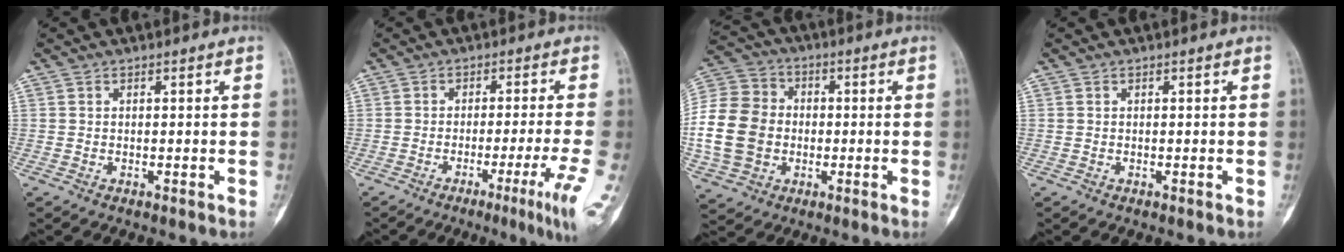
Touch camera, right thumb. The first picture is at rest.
{"total": 7.7, "force": [-3.2, -1.0, 6.9], "torque": [-0.108, -0.009, -0.050]}
{"total": 16.9, "force": [-1.9, 13.8, 9.5], "torque": [-0.190, 0.023, -0.034]}
{"total": 0.0}